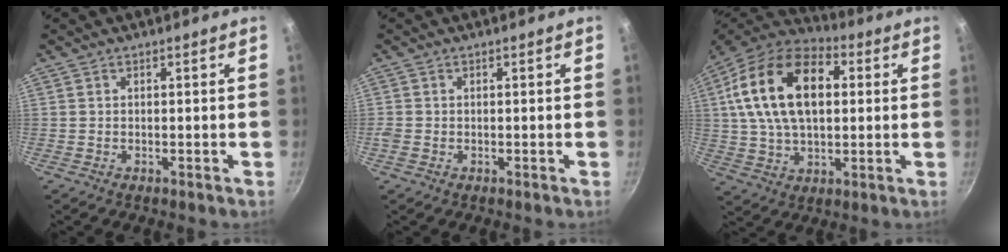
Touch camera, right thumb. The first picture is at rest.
{"total": 1.4, "force": [-0.6, 1.1, 0.7], "torque": [-0.014, 0.000, -0.013]}
{"total": 21.2, "force": [4.2, 12.9, 16.2], "torque": [-0.271, 0.017, 0.061]}